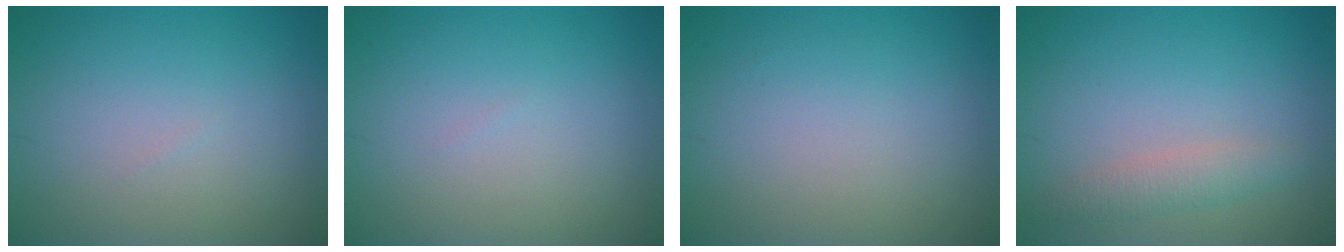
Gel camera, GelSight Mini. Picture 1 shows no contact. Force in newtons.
{"total": 0.0}
{"total": 0.0}
{"total": 2.0, "press": 2.0, "slide": 0.1}